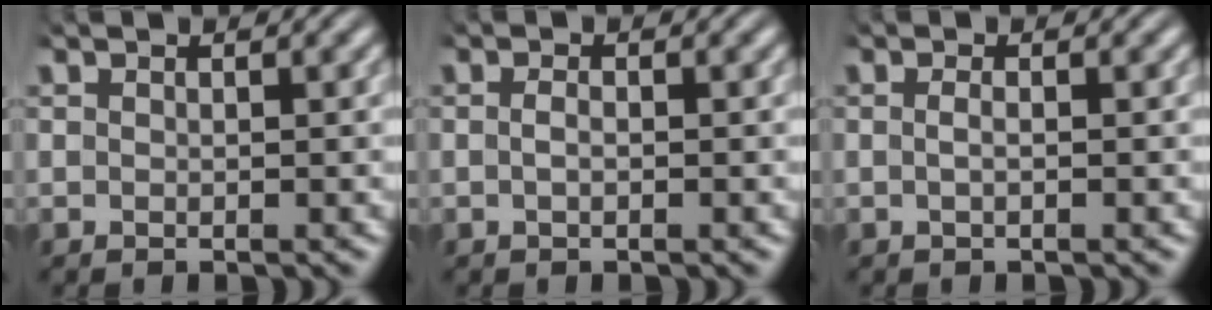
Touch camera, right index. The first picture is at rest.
{"total": 0.9, "force": [-0.5, 0.1, 0.7], "torque": [-0.019, -0.007, -0.007]}
{"total": 0.9, "force": [-0.5, -0.2, 0.7], "torque": [-0.019, -0.007, -0.006]}